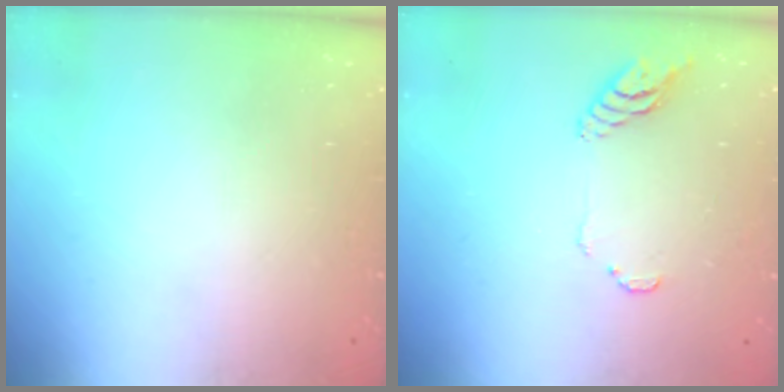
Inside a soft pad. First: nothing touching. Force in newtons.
{"total": 6.3, "press": 6.3, "slide": 0.3}